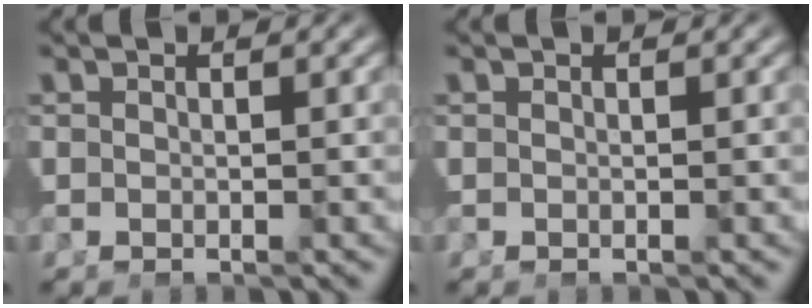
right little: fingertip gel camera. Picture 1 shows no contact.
{"total": 0.0}